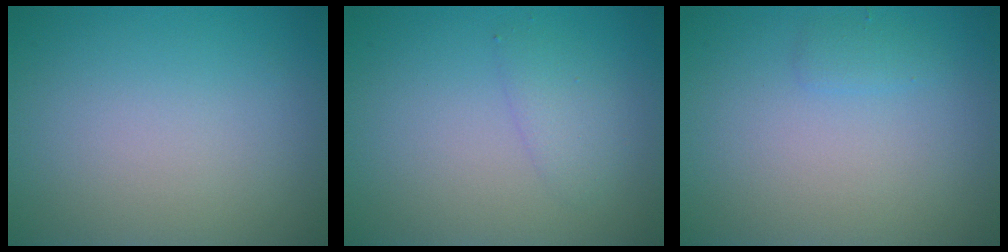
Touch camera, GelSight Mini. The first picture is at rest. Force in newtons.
{"total": 1.5, "press": 1.5, "slide": 0.1}
{"total": 0.9, "press": 0.9, "slide": 0.0}